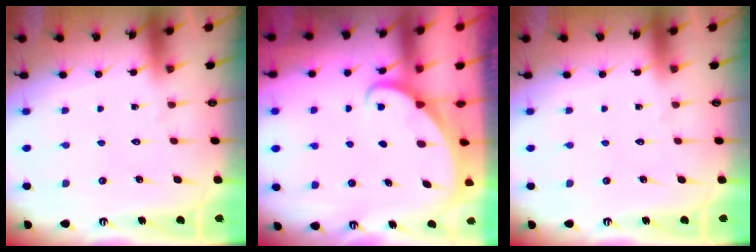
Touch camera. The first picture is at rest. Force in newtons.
{"total": 1.9, "press": 1.9, "slide": 0.1}
{"total": 0.0}